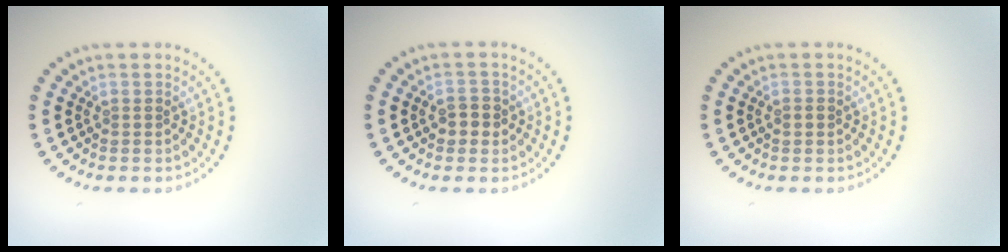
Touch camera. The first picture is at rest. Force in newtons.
{"total": 1.9, "press": 1.8, "slide": 0.4}
{"total": 1.1, "press": 1.1, "slide": 0.1}